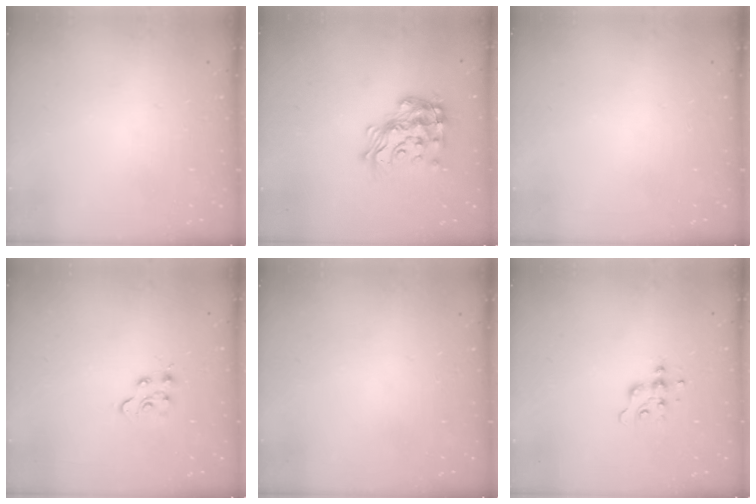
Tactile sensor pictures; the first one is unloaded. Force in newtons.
{"total": 19.6, "press": 19.5, "slide": 1.4}
{"total": 0.0}
{"total": 4.8, "press": 4.8, "slide": 0.3}
{"total": 0.0}
{"total": 3.7, "press": 3.6, "slide": 0.4}